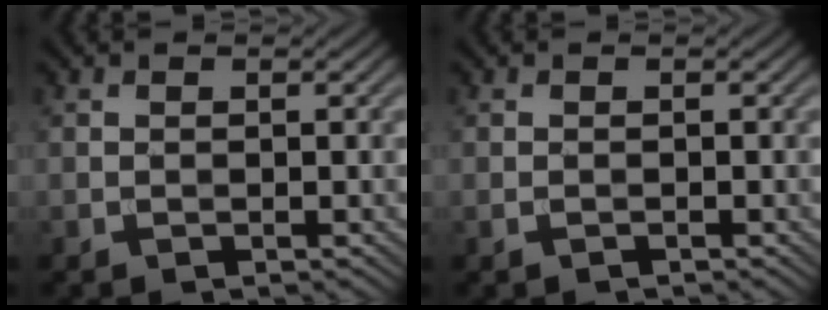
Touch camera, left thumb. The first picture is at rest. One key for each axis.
{"total": 0.6, "fx": -0.4, "fy": 0.2, "fz": 0.3, "tx": -0.007, "ty": -0.001, "tz": -0.007}